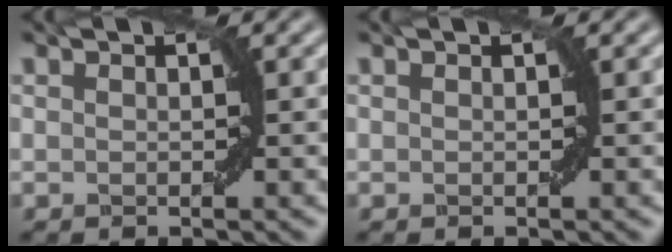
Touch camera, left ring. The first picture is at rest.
{"total": 0.0}